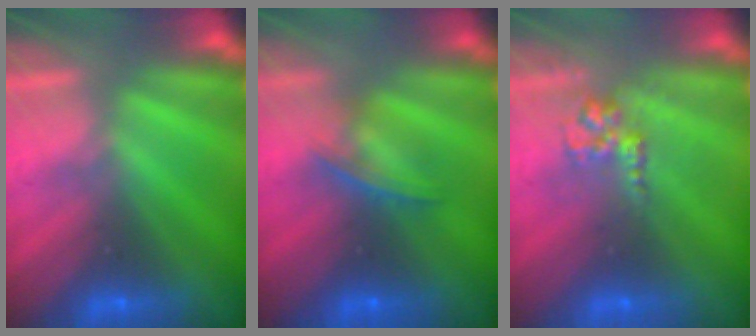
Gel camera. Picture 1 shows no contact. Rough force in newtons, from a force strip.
{"total": 5.6}
{"total": 2.8}